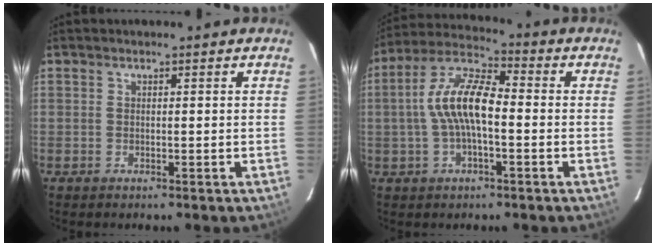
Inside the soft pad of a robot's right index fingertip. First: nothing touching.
{"total": 11.0, "force": [-0.9, 3.8, 10.3], "torque": [-0.212, 0.019, -0.022]}